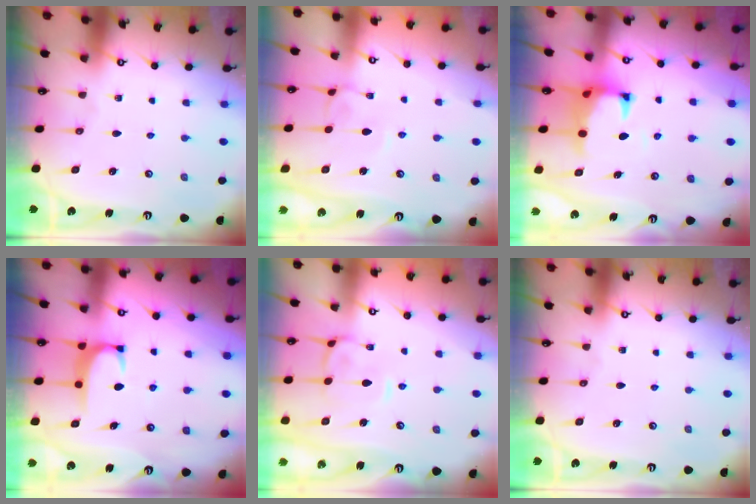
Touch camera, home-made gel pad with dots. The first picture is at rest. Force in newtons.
{"total": 4.7, "press": 4.7, "slide": 0.0}
{"total": 1.6, "press": 1.1, "slide": 1.1}
{"total": 1.9, "press": 1.8, "slide": 0.5}
{"total": 2.4, "press": 2.2, "slide": 1.1}
{"total": 0.0}